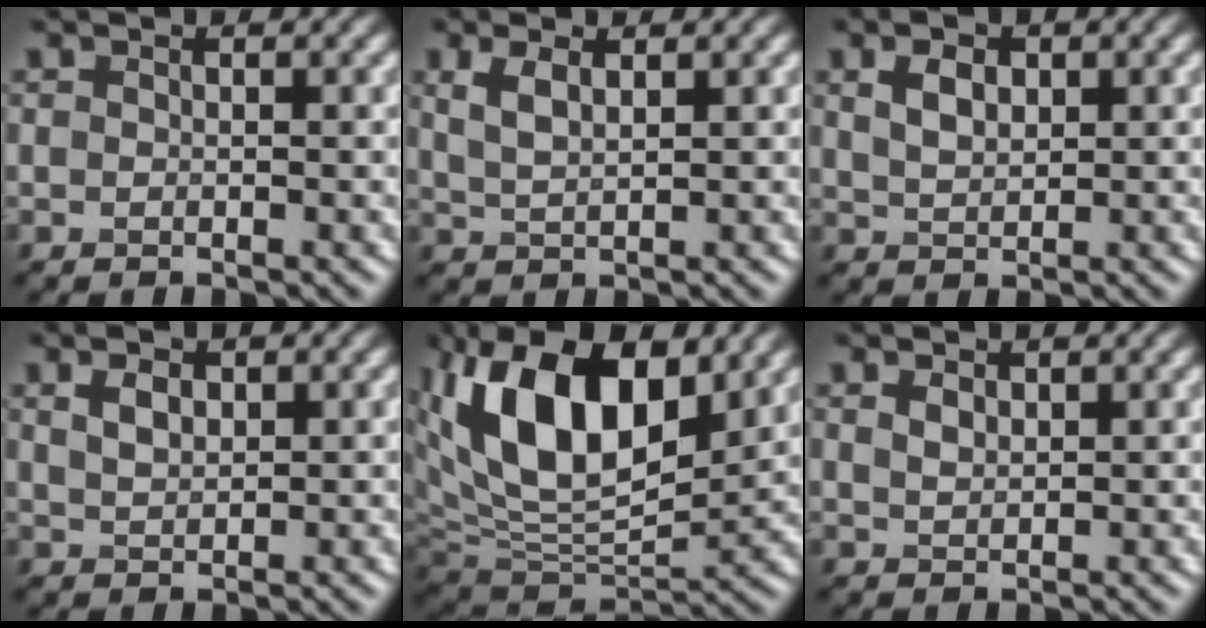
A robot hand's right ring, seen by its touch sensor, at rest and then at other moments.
{"total": 2.3, "force": [1.2, 0.9, 1.8], "torque": [-0.041, 0.000, 0.028]}
{"total": 2.6, "force": [1.0, 1.5, 1.8], "torque": [-0.036, 0.002, 0.021]}
{"total": 2.1, "force": [0.9, 1.2, 1.4], "torque": [-0.028, 0.002, 0.019]}
{"total": 13.3, "force": [4.4, 7.3, 10.2], "torque": [-0.177, 0.007, 0.077]}
{"total": 1.2, "force": [0.7, 0.8, 0.7], "torque": [-0.013, 0.000, 0.015]}